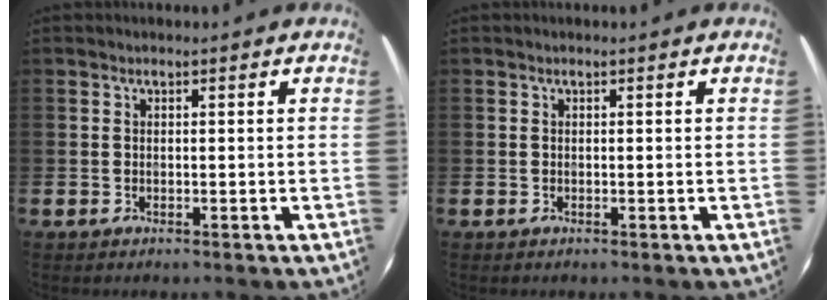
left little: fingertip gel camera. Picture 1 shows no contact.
{"total": 0.0}